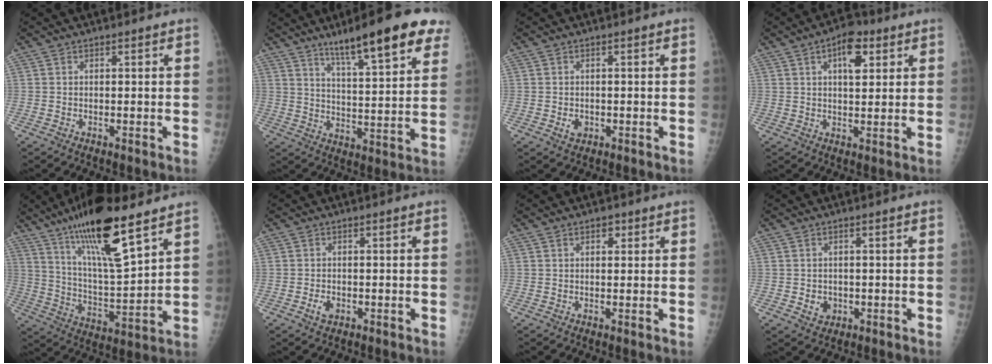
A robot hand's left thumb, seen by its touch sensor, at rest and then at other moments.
{"total": 17.8, "force": [11.5, 2.9, 13.3], "torque": [-0.168, -0.045, 0.172]}
{"total": 2.0, "force": [-0.5, 1.6, 1.1], "torque": [-0.009, 0.002, -0.003]}
{"total": 7.6, "force": [3.3, 3.7, 5.7], "torque": [-0.067, -0.005, 0.046]}
{"total": 19.6, "force": [12.7, 4.1, 14.3], "torque": [-0.240, -0.060, 0.231]}
{"total": 2.3, "force": [-0.7, 1.7, 1.5], "torque": [-0.022, 0.001, -0.009]}
{"total": 1.9, "force": [1.0, 1.1, 1.1], "torque": [-0.008, -0.002, 0.014]}
{"total": 2.8, "force": [-0.5, 2.5, 1.3], "torque": [-0.008, 0.001, 0.002]}